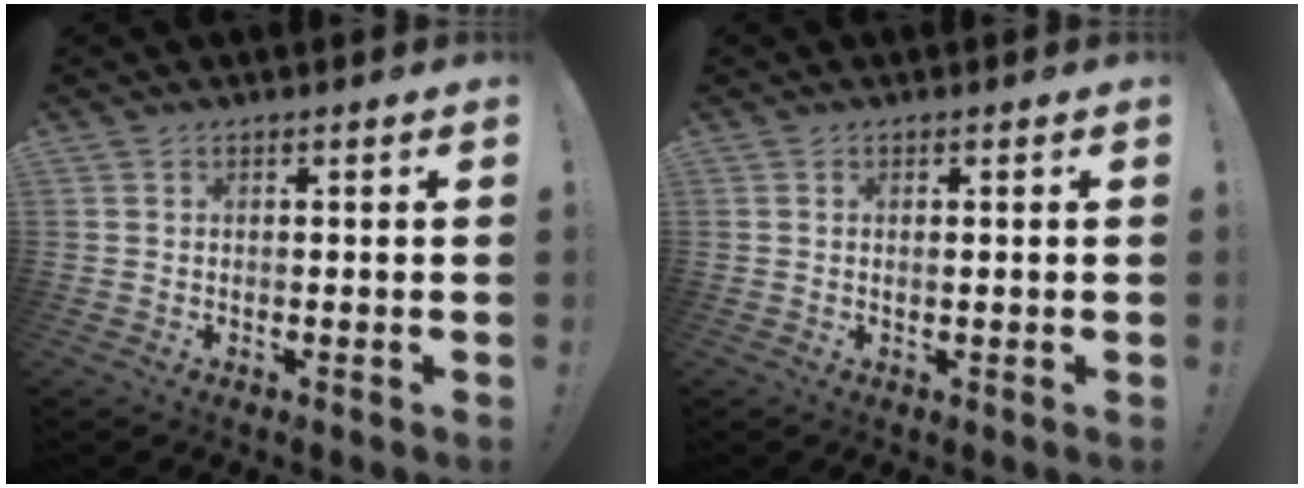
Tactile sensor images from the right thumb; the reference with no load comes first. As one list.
[{"total": 0.7, "force": [0.2, 0.0, 0.7], "torque": [-0.002, -0.005, 0.000]}]